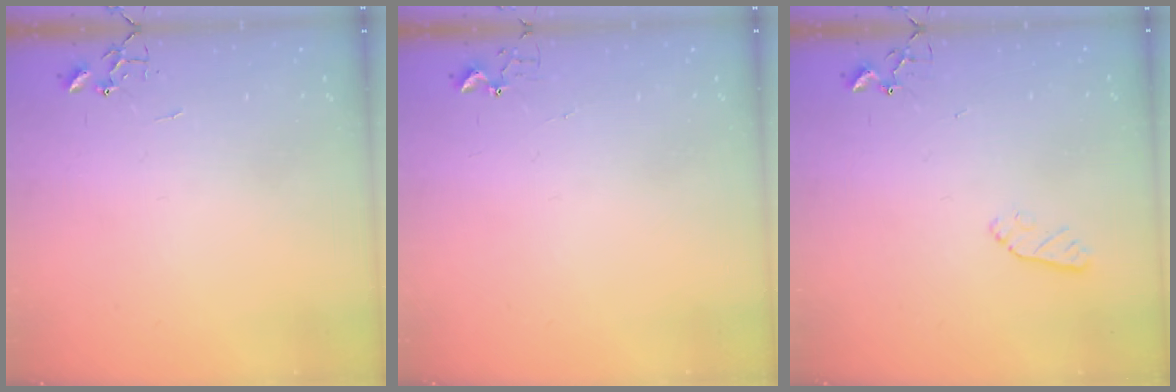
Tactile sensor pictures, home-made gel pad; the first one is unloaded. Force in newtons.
{"total": 2.9, "press": 2.9, "slide": 0.3}
{"total": 5.6, "press": 5.5, "slide": 1.0}